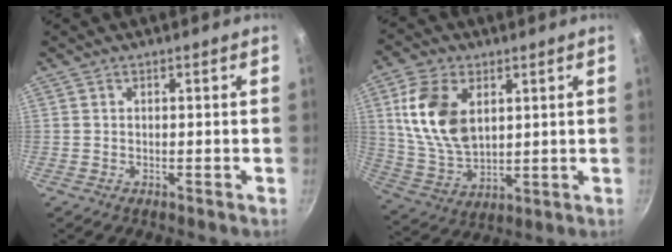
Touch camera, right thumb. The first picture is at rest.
{"total": 14.3, "force": [4.0, 9.0, 10.3], "torque": [-0.183, -0.020, 0.090]}